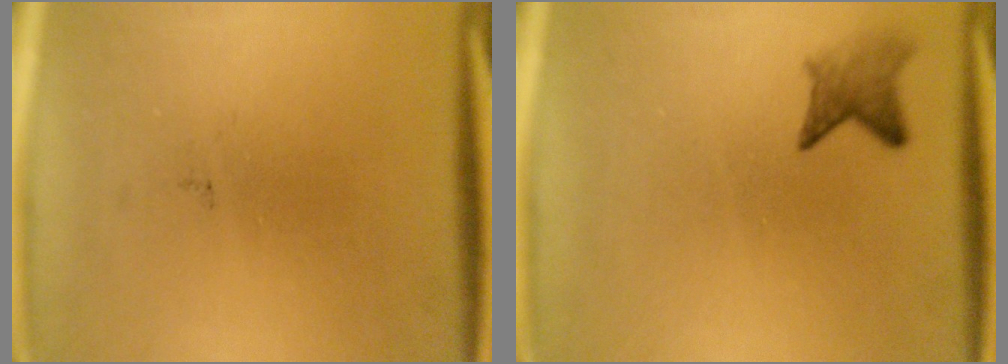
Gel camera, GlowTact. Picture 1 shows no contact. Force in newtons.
{"total": 2.4}